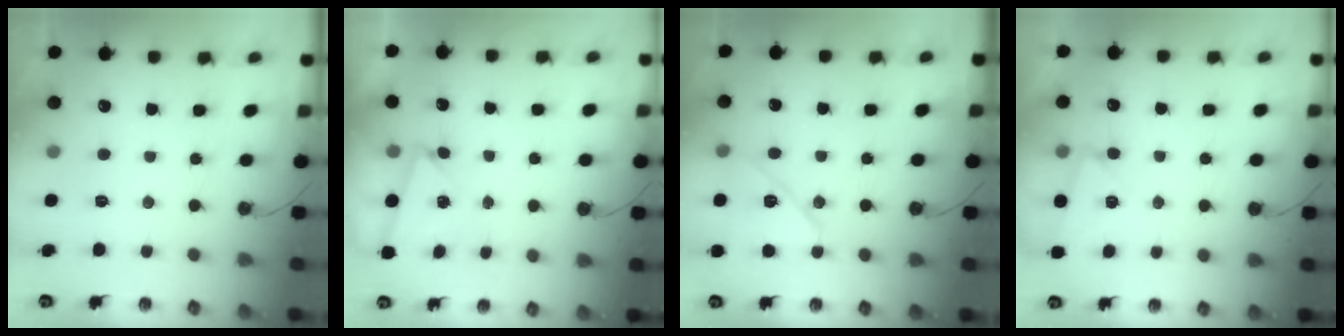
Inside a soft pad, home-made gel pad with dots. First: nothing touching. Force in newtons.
{"total": 3.0, "press": 2.3, "slide": 2.0}
{"total": 12.1, "press": 11.7, "slide": 3.3}
{"total": 4.5, "press": 3.7, "slide": 2.6}